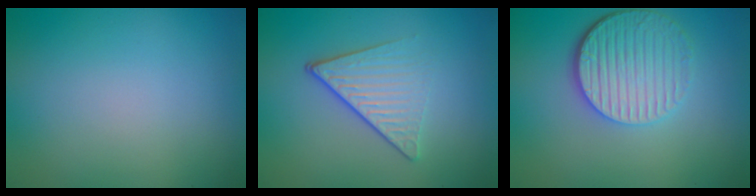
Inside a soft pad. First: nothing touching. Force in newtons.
{"total": 4.2, "press": 2.7, "slide": 3.2}
{"total": 5.2, "press": 4.0, "slide": 3.2}